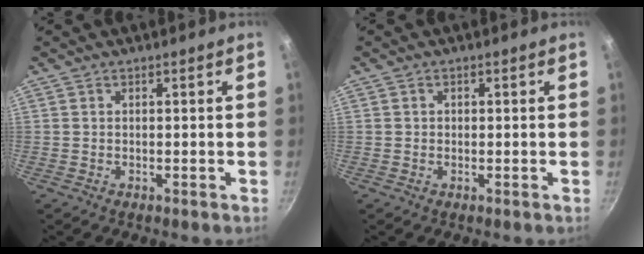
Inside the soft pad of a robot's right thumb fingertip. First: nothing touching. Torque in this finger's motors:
{"motor_torque": [0.12, -0.47, -0.32, 0.16, 0.06]}